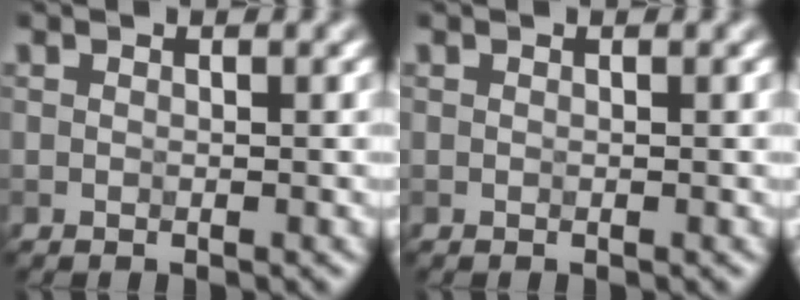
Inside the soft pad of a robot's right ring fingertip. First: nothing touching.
{"total": 0.0}